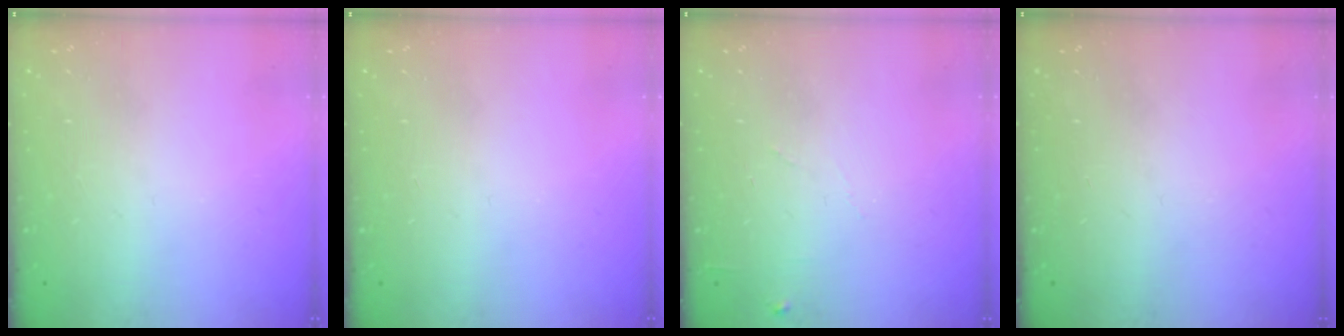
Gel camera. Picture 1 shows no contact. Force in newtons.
{"total": 0.0}
{"total": 4.6, "press": 4.6, "slide": 0.6}
{"total": 0.0}